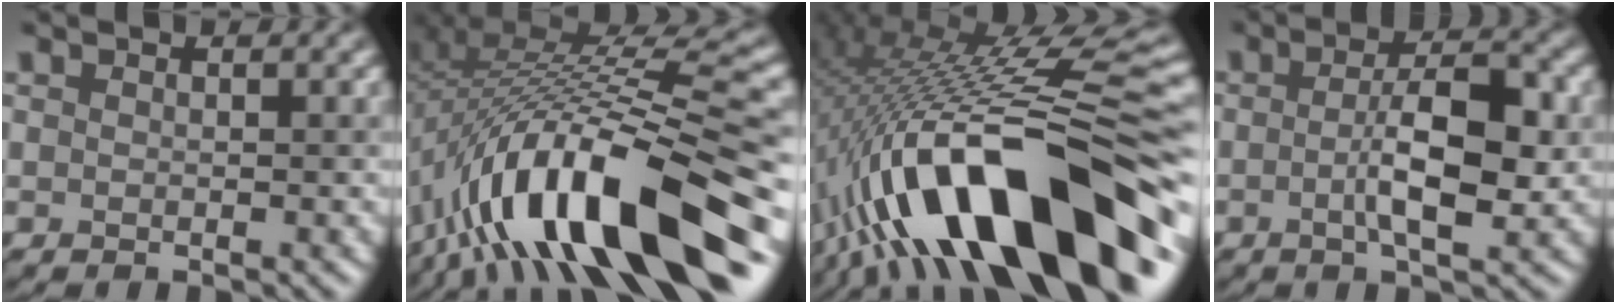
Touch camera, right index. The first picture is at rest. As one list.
[{"total": 15.8, "force": [-6.6, 4.4, 13.7], "torque": [-0.232, 0.019, -0.113]}, {"total": 17.7, "force": [-6.3, 4.9, 15.8], "torque": [-0.247, 0.040, -0.110]}, {"total": 5.9, "force": [-0.5, 1.7, 5.7], "torque": [-0.101, 0.003, -0.012]}]